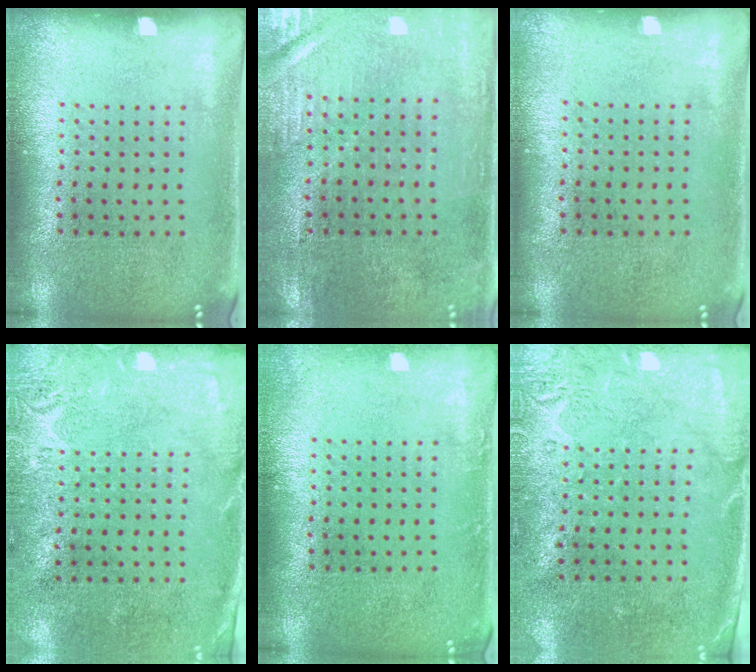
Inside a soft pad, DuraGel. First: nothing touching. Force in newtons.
{"total": 0.6, "press": 0.5, "slide": 0.3}
{"total": 0.0}
{"total": 2.6, "press": 2.2, "slide": 1.4}
{"total": 0.7, "press": 0.7, "slide": 0.1}
{"total": 2.7, "press": 2.2, "slide": 1.7}